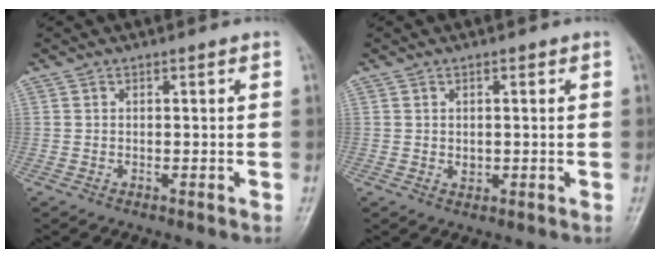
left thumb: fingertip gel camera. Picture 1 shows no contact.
{"total": 1.5, "force": [0.1, 1.2, 0.9], "torque": [-0.008, -0.001, 0.004]}